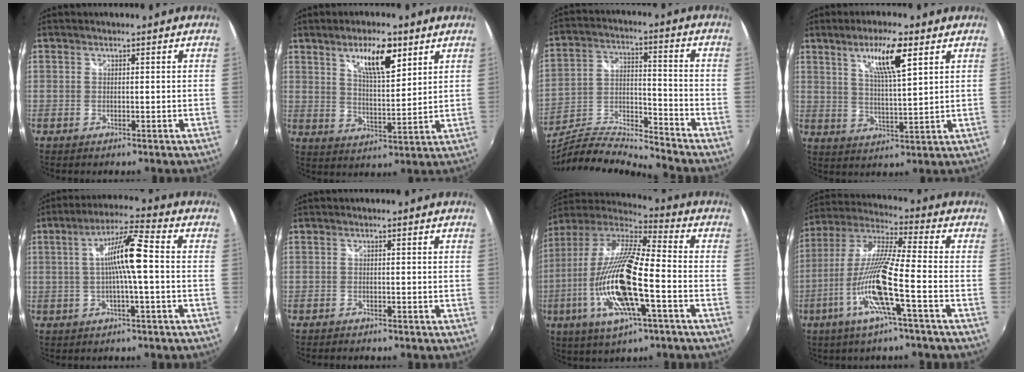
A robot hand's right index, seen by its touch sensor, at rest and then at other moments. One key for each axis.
{"total": 9.4, "fx": 5.3, "fy": 2.9, "fz": 7.2, "tx": -0.113, "ty": 0.002, "tz": 0.093}
{"total": 12.2, "fx": -11.4, "fy": 0.1, "fz": 4.4, "tx": -0.087, "ty": -0.009, "tz": -0.217}
{"total": 8.7, "fx": 4.6, "fy": 1.3, "fz": 7.3, "tx": -0.126, "ty": 0.002, "tz": 0.081}
{"total": 8.9, "fx": -0.5, "fy": 0.1, "fz": 8.9, "tx": -0.165, "ty": 0.017, "tz": -0.009}
{"total": 1.6, "fx": -1.5, "fy": 0.3, "fz": 0.3, "tx": -0.016, "ty": -0.008, "tz": -0.028}
{"total": 21.1, "fx": -6.4, "fy": 4.6, "fz": 19.6, "tx": -0.371, "ty": -0.031, "tz": -0.125}
{"total": 14.8, "fx": -6.3, "fy": 0.2, "fz": 13.4, "tx": -0.260, "ty": -0.020, "tz": -0.124}